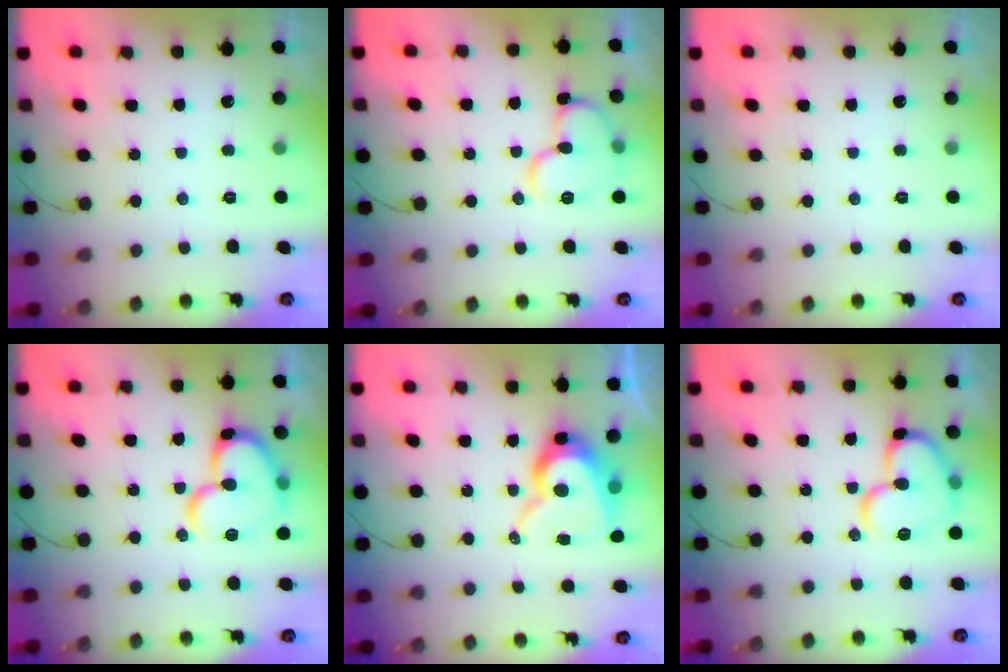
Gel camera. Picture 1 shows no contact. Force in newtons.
{"total": 11.9, "press": 11.8, "slide": 1.9}
{"total": 0.0}
{"total": 17.5, "press": 17.4, "slide": 2.1}
{"total": 12.7, "press": 12.7, "slide": 0.9}
{"total": 15.8, "press": 15.7, "slide": 1.7}